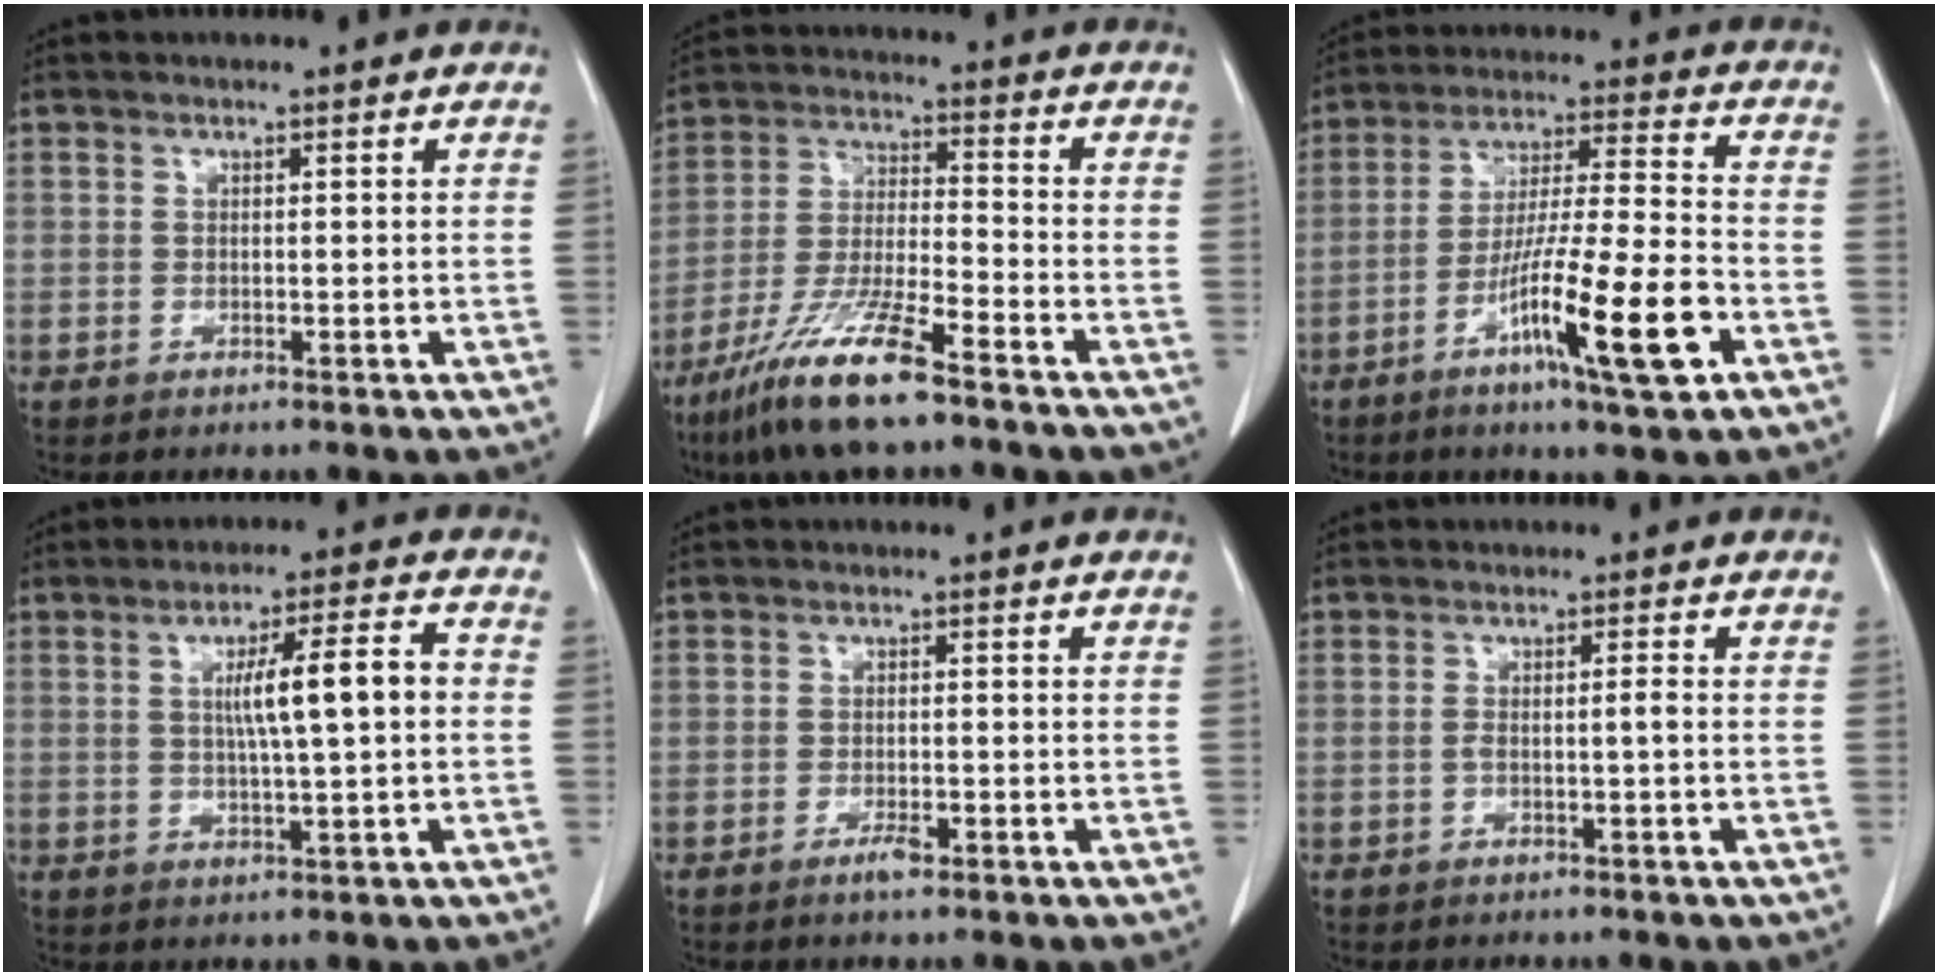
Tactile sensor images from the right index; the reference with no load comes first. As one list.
[{"total": 12.4, "force": [-8.4, 1.3, 9.0], "torque": [-0.187, -0.028, -0.159]}, {"total": 14.6, "force": [-6.4, 0.3, 13.2], "torque": [-0.234, -0.014, -0.108]}, {"total": 7.9, "force": [0.6, 0.3, 7.9], "torque": [-0.125, 0.009, 0.009]}, {"total": 1.9, "force": [-1.2, 0.3, 1.4], "torque": [-0.025, 0.000, -0.018]}, {"total": 1.5, "force": [-0.5, -0.1, 1.4], "torque": [-0.024, 0.003, -0.008]}]